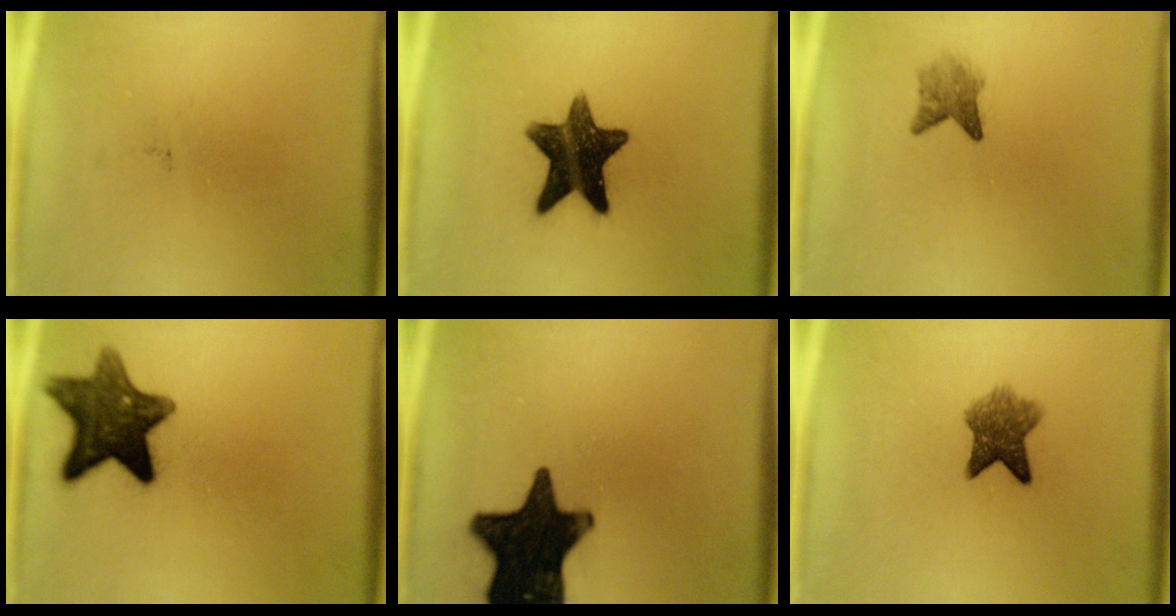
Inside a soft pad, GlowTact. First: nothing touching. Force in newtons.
{"total": 13.7}
{"total": 2.6}
{"total": 12.2}
{"total": 19.0}
{"total": 5.8}